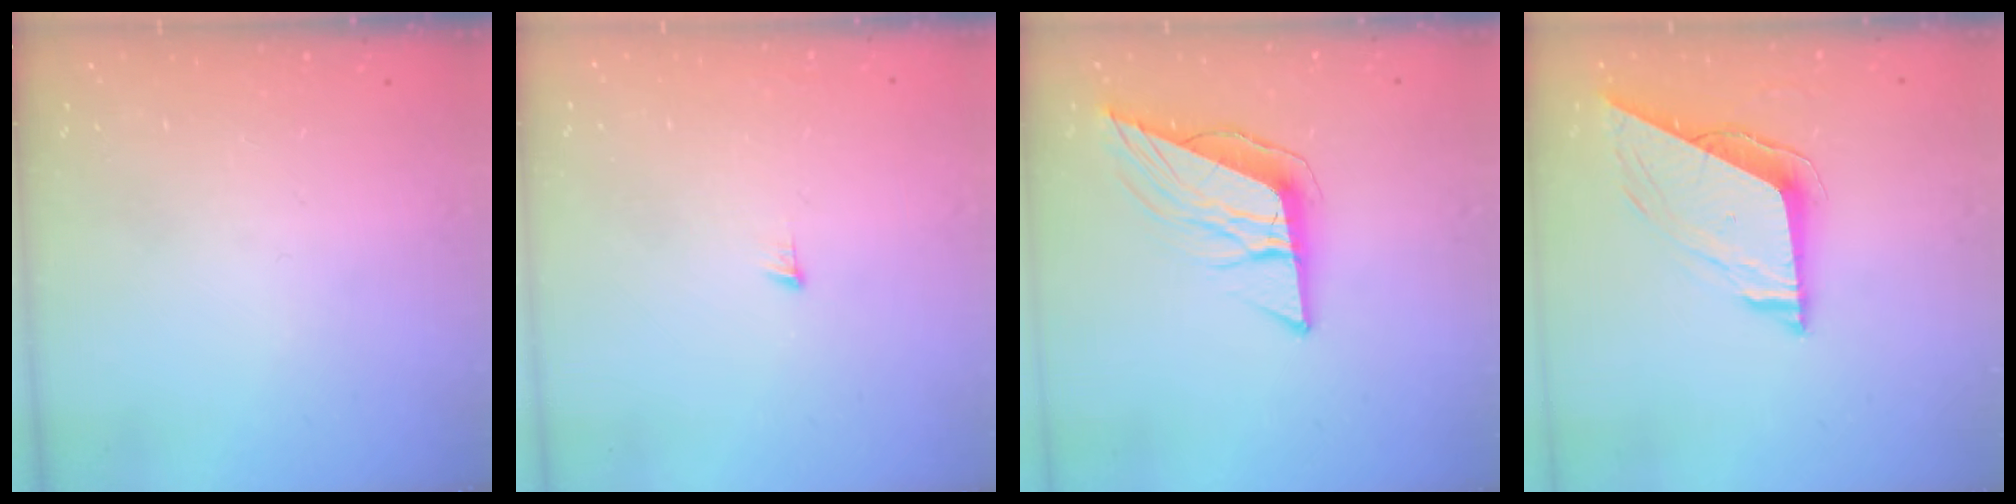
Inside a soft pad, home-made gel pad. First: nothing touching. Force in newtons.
{"total": 3.6, "press": 3.5, "slide": 0.3}
{"total": 11.2, "press": 10.6, "slide": 3.7}
{"total": 8.9, "press": 8.9, "slide": 1.2}